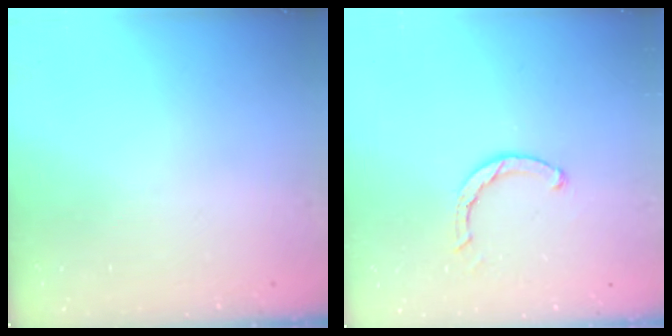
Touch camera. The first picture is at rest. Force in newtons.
{"total": 2.4, "press": 2.4, "slide": 0.1}